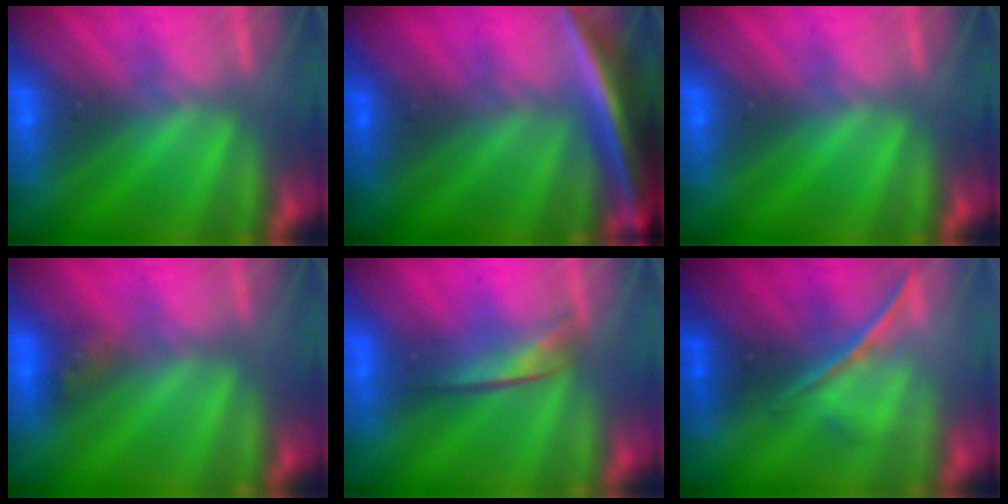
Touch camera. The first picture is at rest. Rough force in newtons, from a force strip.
{"total": 7.0}
{"total": 0.0}
{"total": 2.9}
{"total": 1.8}
{"total": 1.7}